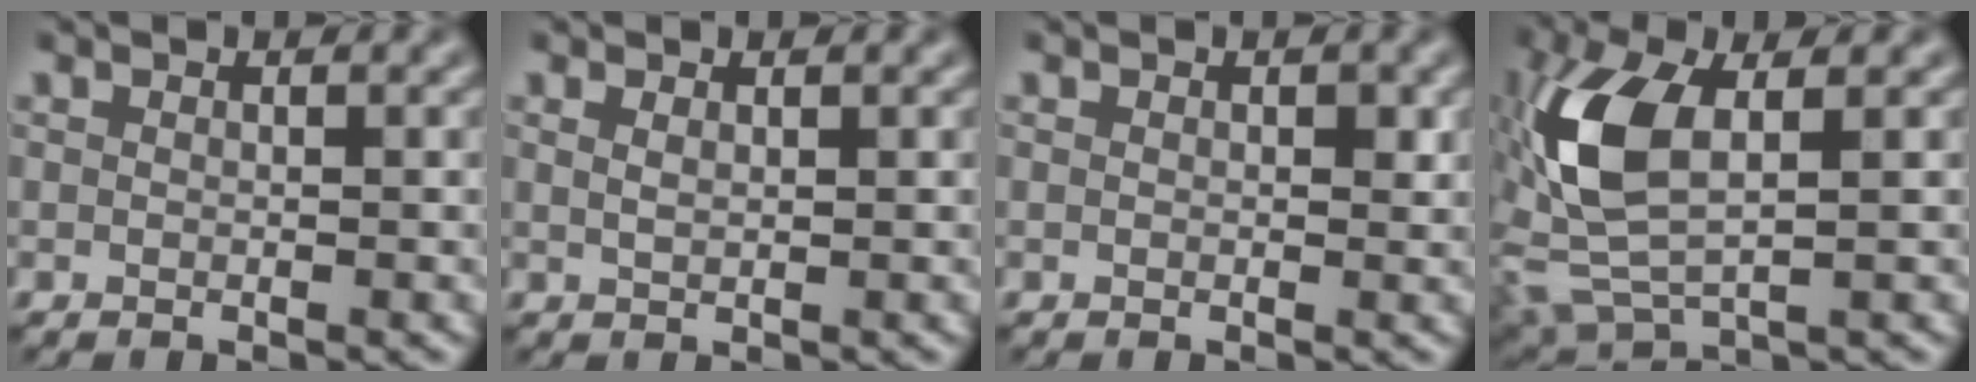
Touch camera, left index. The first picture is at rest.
{"total": 0.8, "force": [0.5, 0.3, 0.6], "torque": [-0.014, -0.001, 0.010]}
{"total": 1.1, "force": [0.3, 0.7, 0.8], "torque": [-0.011, -0.001, 0.004]}
{"total": 8.3, "force": [0.3, 4.1, 7.2], "torque": [-0.179, 0.003, 0.004]}